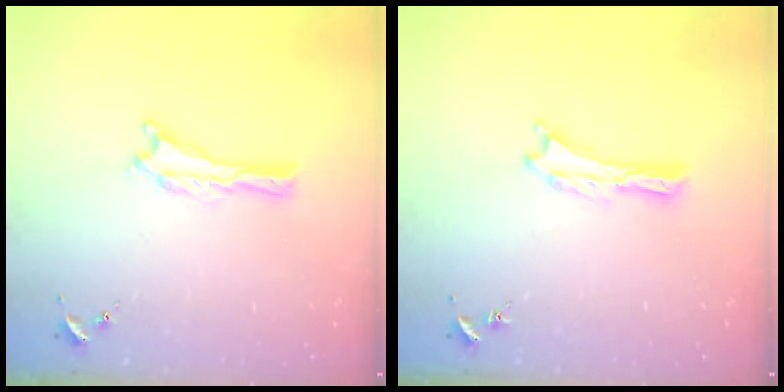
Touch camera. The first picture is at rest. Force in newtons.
{"total": 0.0}